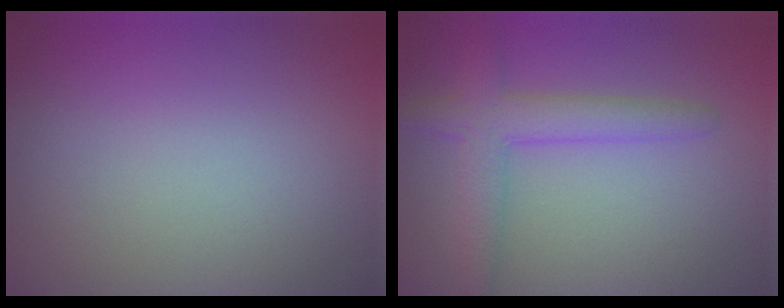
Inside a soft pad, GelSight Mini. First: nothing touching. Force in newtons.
{"total": 3.9, "press": 3.9, "slide": 0.2}